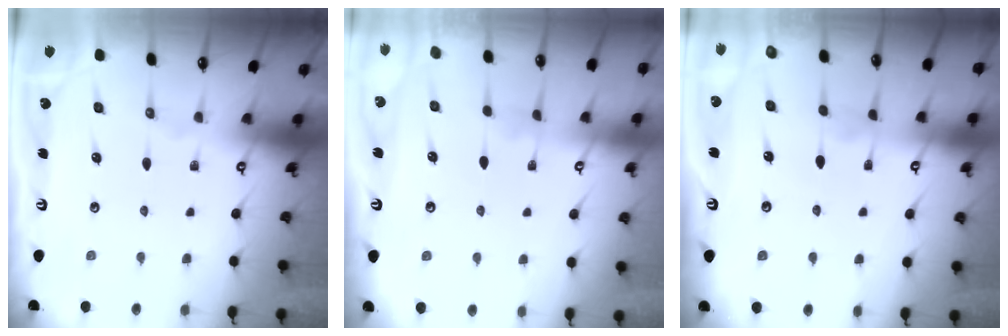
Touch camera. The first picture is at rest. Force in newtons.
{"total": 3.9, "press": 3.9, "slide": 0.2}
{"total": 2.7, "press": 2.6, "slide": 0.2}